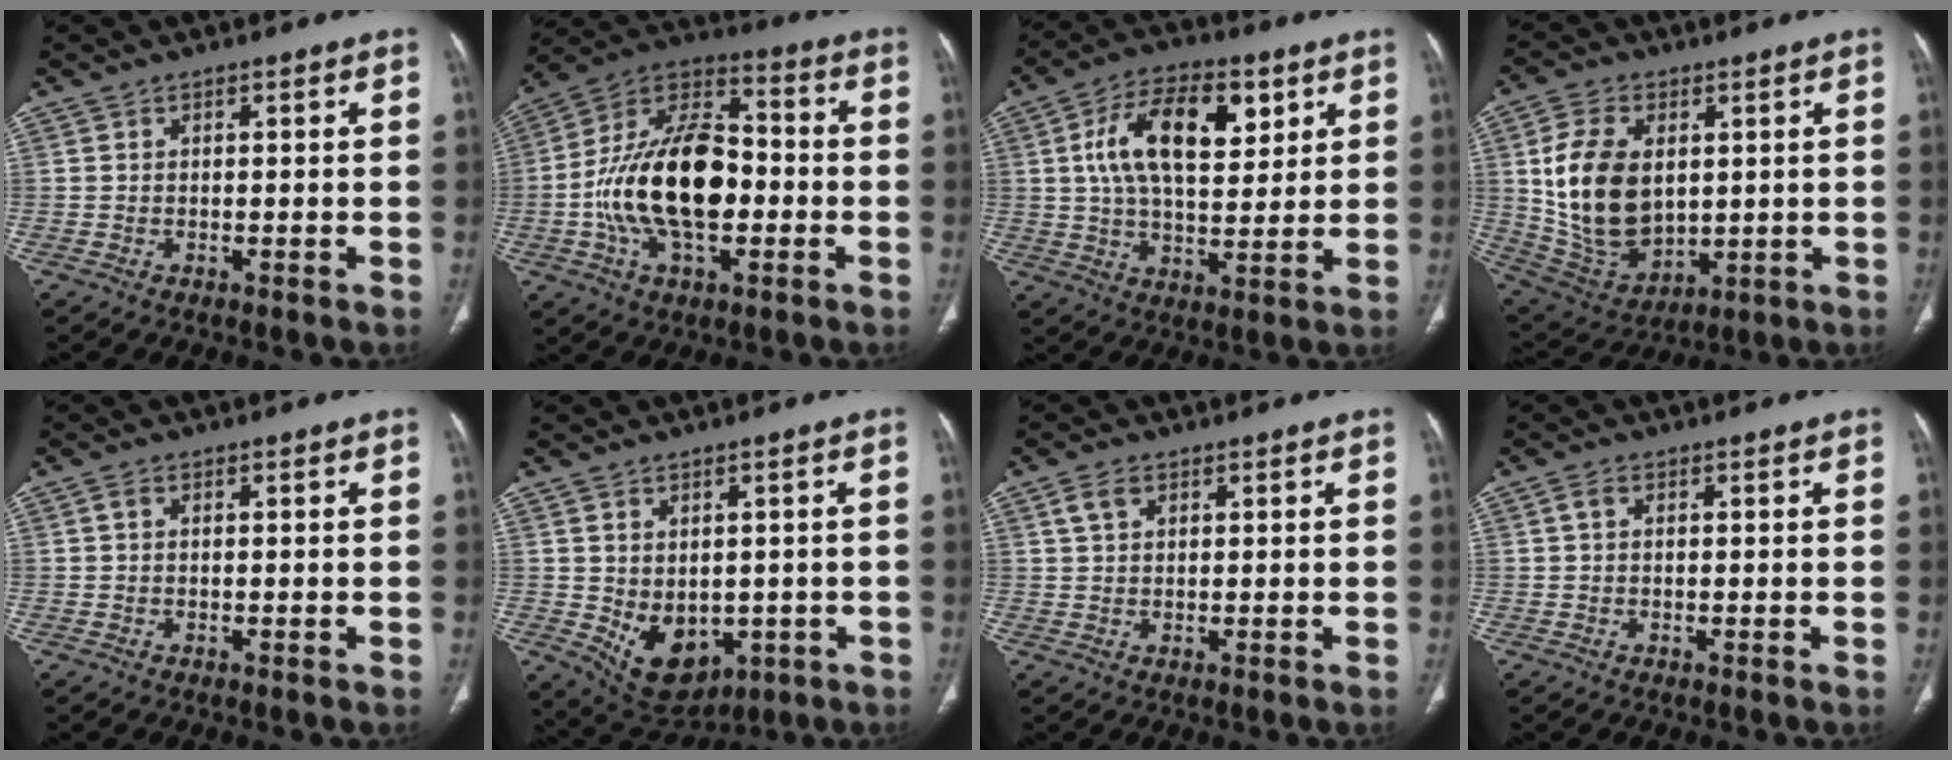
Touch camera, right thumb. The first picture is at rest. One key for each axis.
{"total": 21.5, "fx": -2.9, "fy": 12.1, "fz": 17.5, "tx": -0.300, "ty": 0.036, "tz": -0.051}
{"total": 16.2, "fx": 5.3, "fy": 8.3, "fz": 12.8, "tx": -0.196, "ty": -0.005, "tz": 0.091}
{"total": 17.1, "fx": 2.5, "fy": 11.1, "fz": 12.7, "tx": -0.225, "ty": -0.014, "tz": 0.067}
{"total": 0.7, "fx": 0.2, "fy": 0.4, "fz": 0.5, "tx": -0.014, "ty": 0.002, "tz": 0.002}
{"total": 9.9, "fx": -1.9, "fy": 7.0, "fz": 6.7, "tx": -0.081, "ty": -0.005, "tz": 0.001}
{"total": 2.8, "fx": 1.4, "fy": 1.7, "fz": 1.7, "tx": -0.034, "ty": 0.003, "tz": 0.032}
{"total": 1.2, "fx": 0.3, "fy": 0.8, "fz": 0.9, "tx": -0.021, "ty": 0.004, "tz": 0.006}